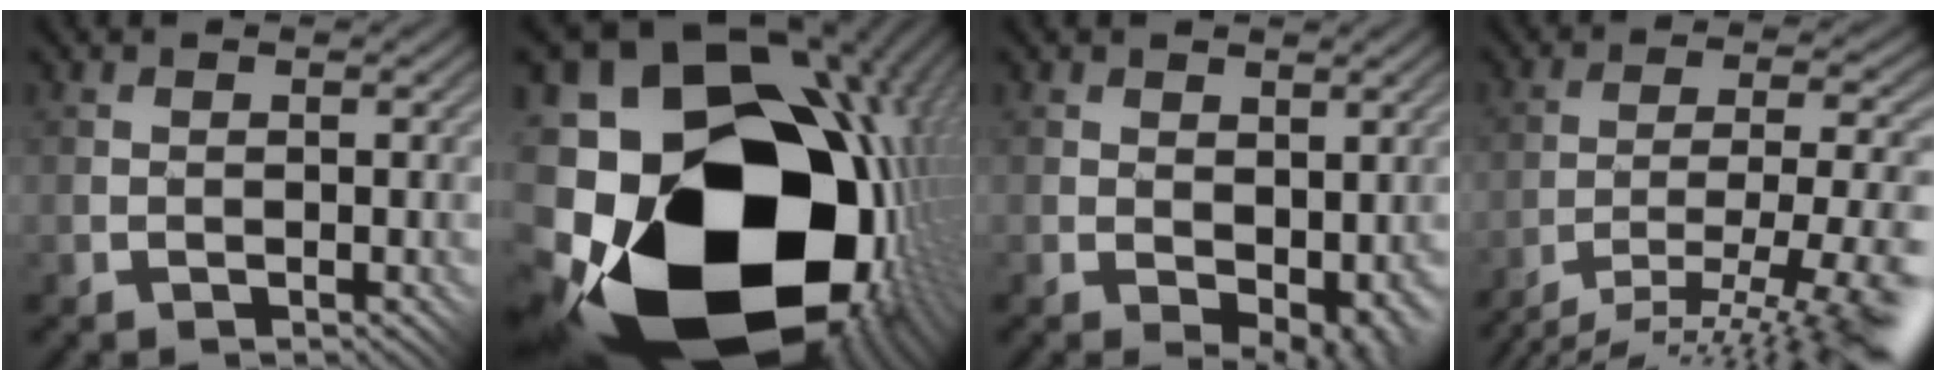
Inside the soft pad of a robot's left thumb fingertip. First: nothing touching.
{"total": 22.9, "force": [-6.1, 16.5, 14.7], "torque": [-0.263, -0.039, -0.094]}
{"total": 3.6, "force": [0.2, 2.3, 2.7], "torque": [-0.051, -0.014, 0.013]}
{"total": 15.3, "force": [-12.2, 1.9, 9.1], "torque": [-0.136, 0.012, -0.184]}